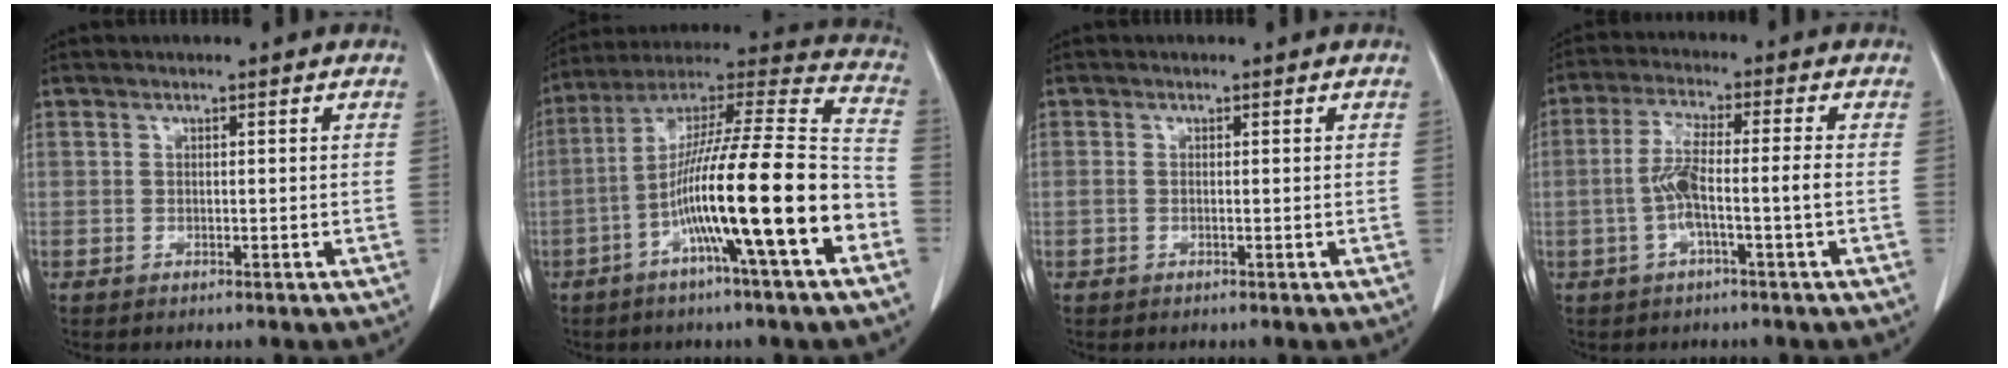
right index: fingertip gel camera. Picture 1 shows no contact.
{"total": 21.0, "force": [-7.2, 0.4, 19.7], "torque": [-0.323, -0.001, -0.128]}
{"total": 0.0}
{"total": 6.3, "force": [-1.4, 0.1, 6.1], "torque": [-0.126, 0.015, -0.026]}